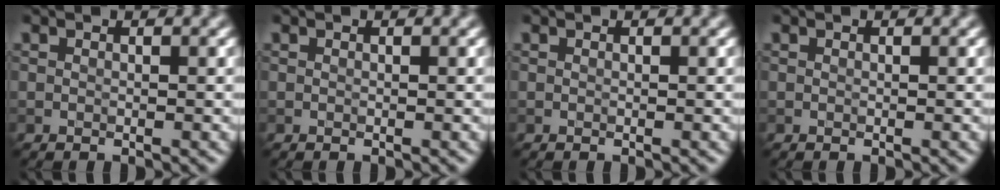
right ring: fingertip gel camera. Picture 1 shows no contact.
{"total": 0.0}
{"total": 0.0}
{"total": 0.0}